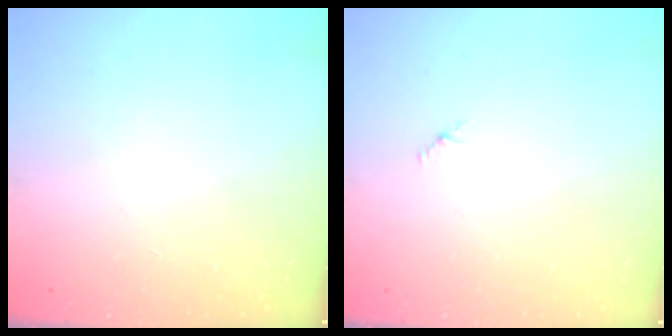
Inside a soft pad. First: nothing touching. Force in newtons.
{"total": 1.2, "press": 1.1, "slide": 0.6}